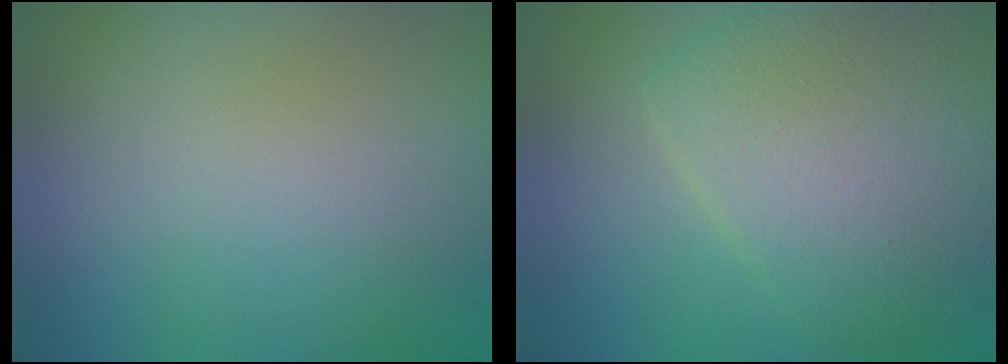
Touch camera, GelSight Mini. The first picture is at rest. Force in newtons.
{"total": 7.4, "press": 7.4, "slide": 0.1}